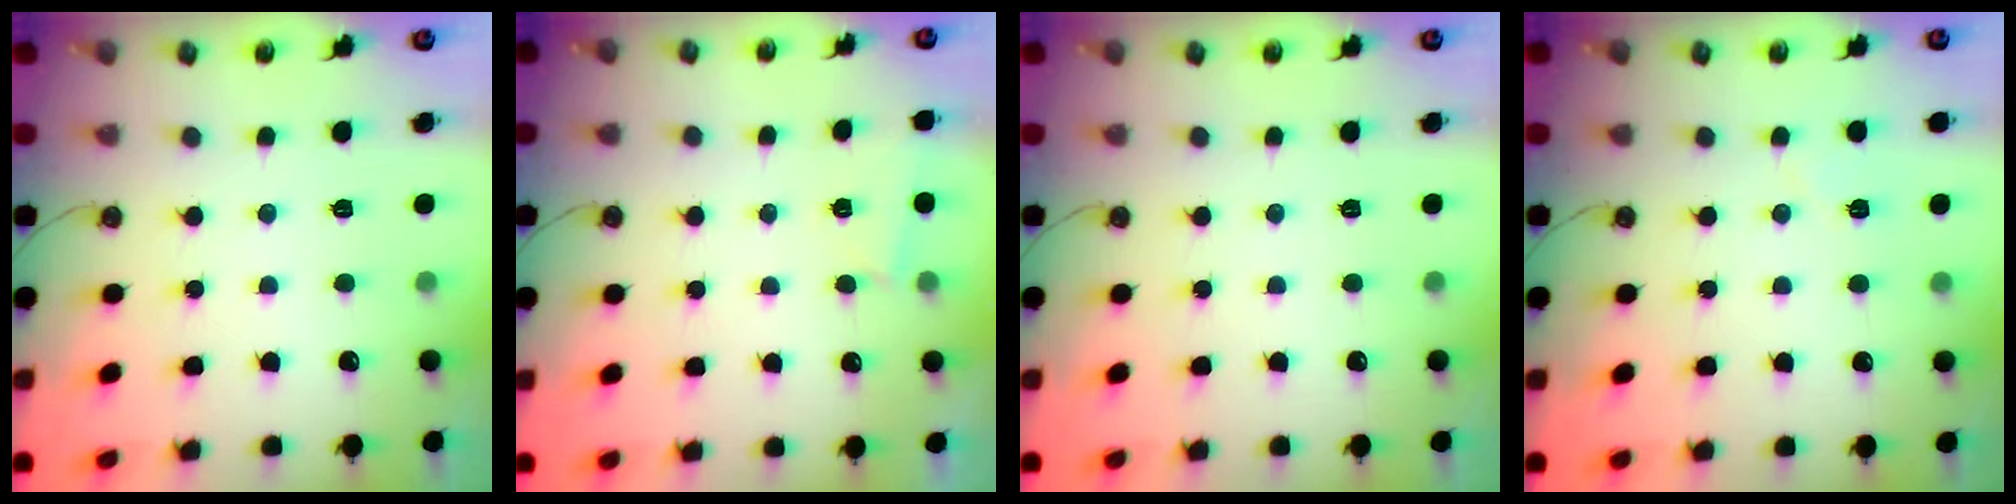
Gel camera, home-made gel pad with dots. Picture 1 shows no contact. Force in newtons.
{"total": 1.7, "press": 1.7, "slide": 0.5}
{"total": 0.0}
{"total": 3.9, "press": 3.9, "slide": 0.6}